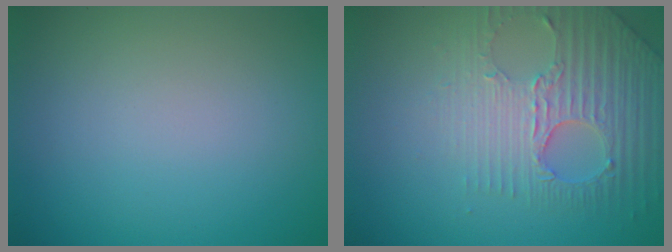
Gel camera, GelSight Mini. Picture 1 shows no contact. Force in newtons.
{"total": 4.0, "press": 3.8, "slide": 1.1}